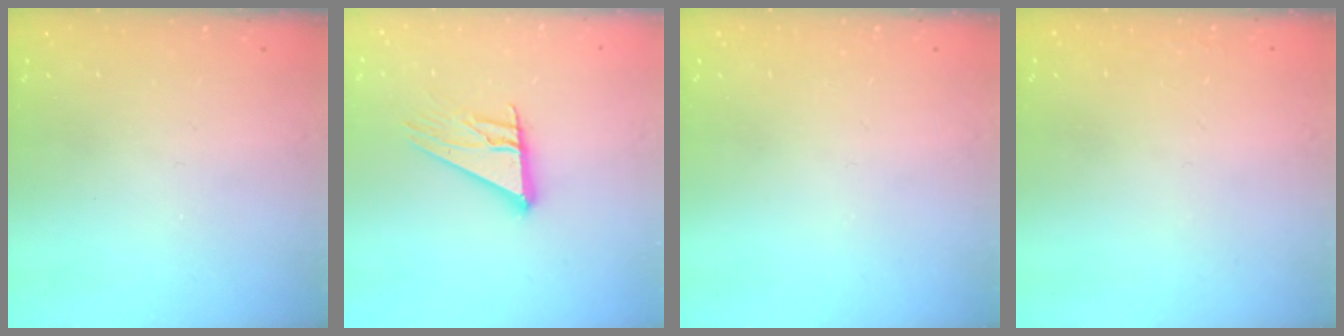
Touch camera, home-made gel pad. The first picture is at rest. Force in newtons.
{"total": 12.9, "press": 12.9, "slide": 1.2}
{"total": 0.0}
{"total": 1.6, "press": 1.5, "slide": 0.1}